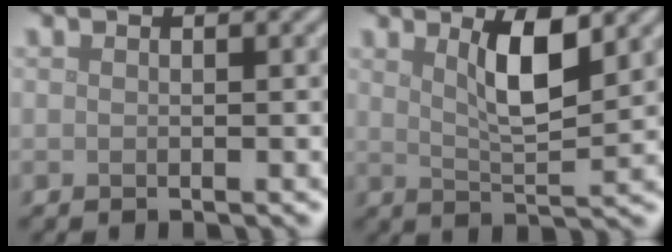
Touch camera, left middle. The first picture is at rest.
{"total": 4.7, "force": [2.0, 1.2, 4.0], "torque": [-0.073, -0.004, 0.035]}